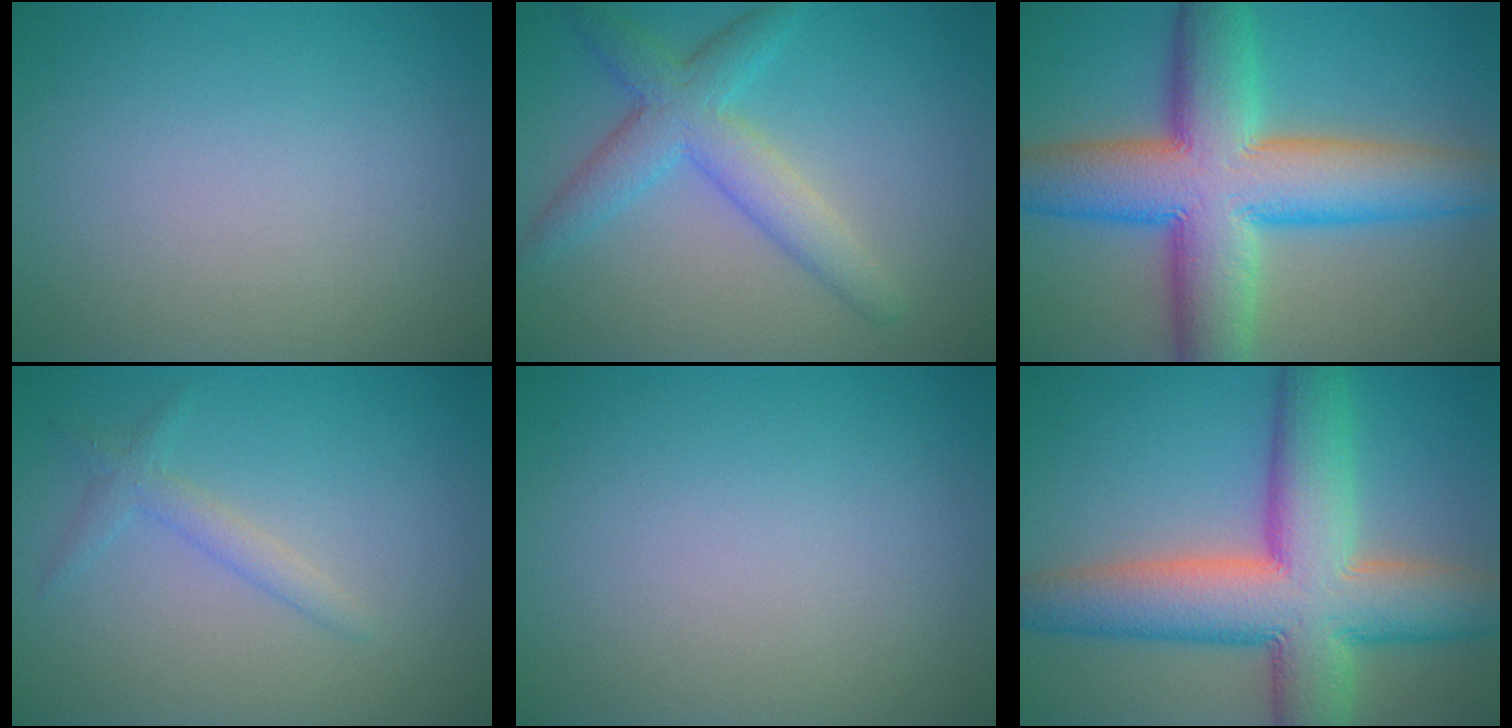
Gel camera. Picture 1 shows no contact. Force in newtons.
{"total": 4.6, "press": 4.6, "slide": 0.1}
{"total": 13.0, "press": 12.9, "slide": 0.7}
{"total": 1.7, "press": 1.6, "slide": 0.2}
{"total": 0.0}
{"total": 12.3, "press": 12.3, "slide": 0.5}